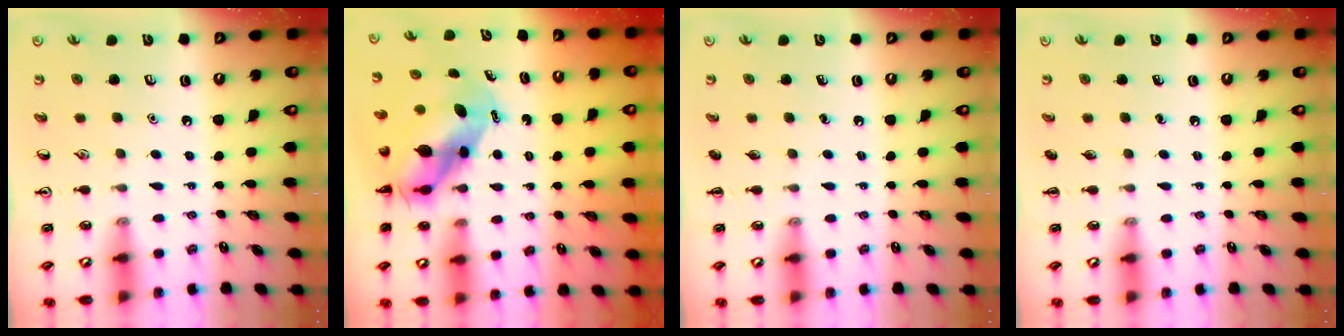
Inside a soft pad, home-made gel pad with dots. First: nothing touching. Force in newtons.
{"total": 7.6, "press": 7.3, "slide": 2.0}
{"total": 0.0}
{"total": 0.0}